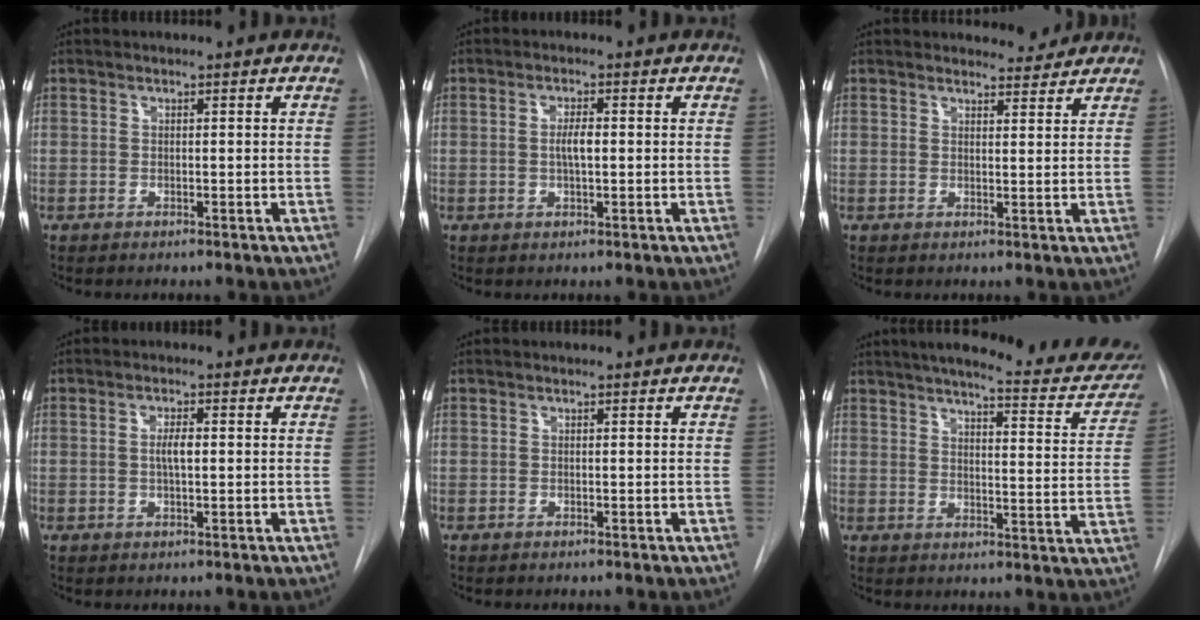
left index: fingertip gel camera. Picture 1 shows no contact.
{"total": 2.6, "force": [0.1, 0.7, 2.5], "torque": [-0.048, 0.002, 0.001]}
{"total": 3.4, "force": [3.3, 0.8, -0.1], "torque": [0.003, -0.006, 0.039]}
{"total": 2.5, "force": [0.2, 0.6, 2.4], "torque": [-0.045, 0.002, 0.003]}
{"total": 0.0}
{"total": 21.5, "force": [18.9, 3.4, 9.8], "torque": [-0.132, -0.041, 0.221]}